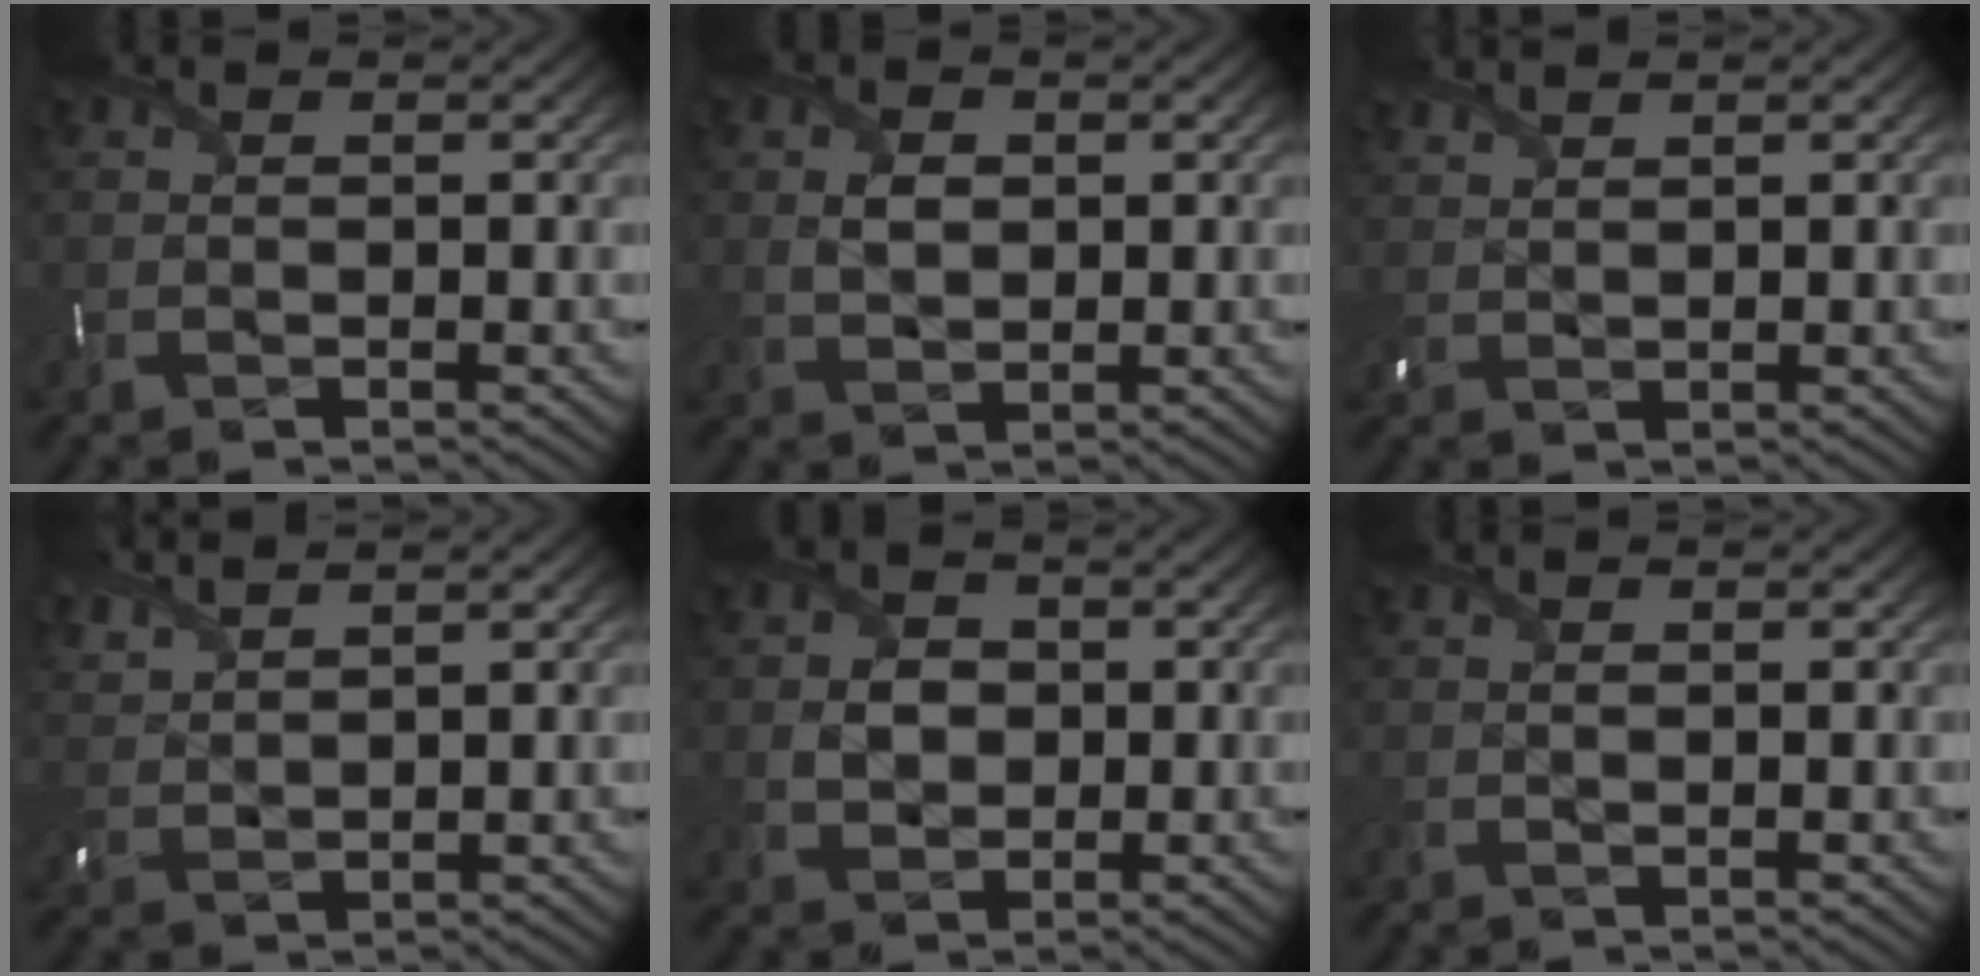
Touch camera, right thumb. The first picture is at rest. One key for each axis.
{"total": 3.0, "fx": 0.7, "fy": 2.0, "fz": 2.2, "tx": -0.050, "ty": -0.002, "tz": 0.014}
{"total": 1.8, "fx": 1.8, "fy": 0.2, "fz": 0.3, "tx": -0.012, "ty": 0.007, "tz": 0.042}
{"total": 3.9, "fx": 3.7, "fy": 0.6, "fz": 1.0, "tx": -0.043, "ty": 0.011, "tz": 0.078}
{"total": 3.8, "fx": -0.1, "fy": 3.2, "fz": 2.1, "tx": -0.047, "ty": -0.004, "tz": -0.004}
{"total": 0.0}